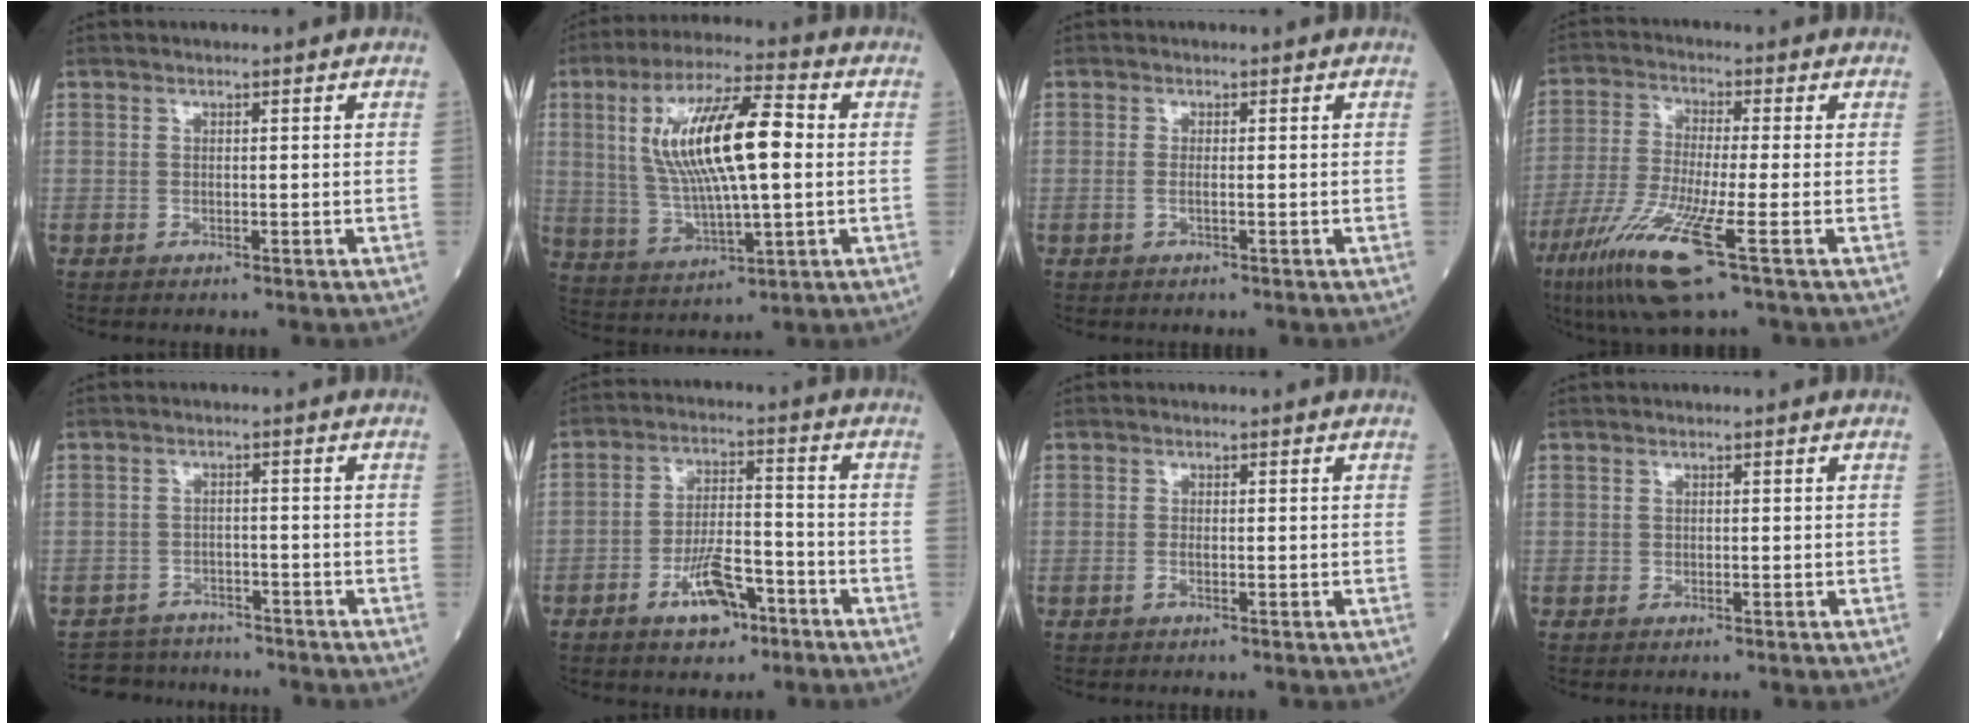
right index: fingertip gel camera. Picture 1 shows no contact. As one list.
[{"total": 15.9, "force": [2.3, 3.3, 15.4], "torque": [-0.297, 0.017, 0.041]}, {"total": 0.9, "force": [-0.2, 0.1, 0.9], "torque": [-0.022, -0.002, -0.006]}, {"total": 12.1, "force": [-5.8, 0.2, 10.6], "torque": [-0.225, -0.034, -0.111]}, {"total": 5.3, "force": [-4.8, 2.1, -0.7], "torque": [0.015, 0.011, -0.078]}, {"total": 8.2, "force": [-4.6, 3.0, 6.0], "torque": [-0.113, 0.007, -0.077]}, {"total": 0.7, "force": [-0.2, 0.1, 0.7], "torque": [-0.016, -0.001, -0.004]}, {"total": 0.0}]